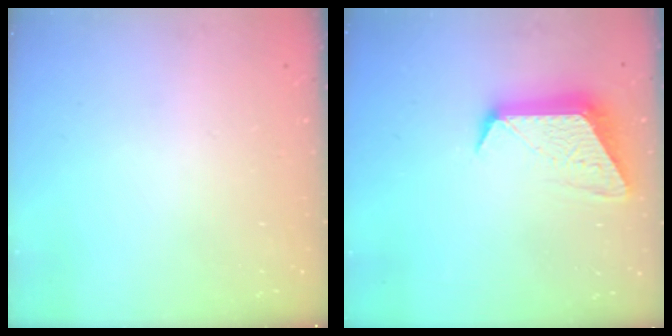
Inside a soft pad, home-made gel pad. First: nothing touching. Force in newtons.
{"total": 11.4, "press": 11.4, "slide": 0.9}